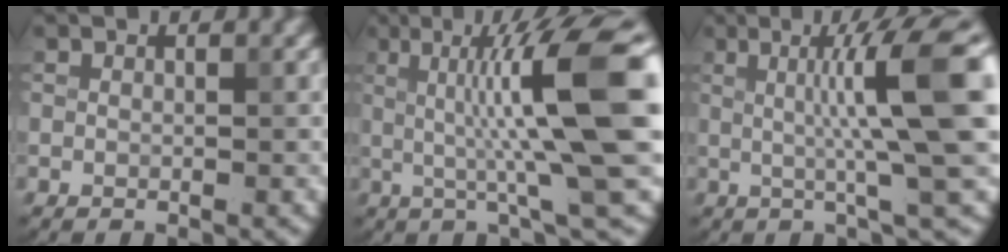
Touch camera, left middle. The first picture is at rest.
{"total": 11.7, "force": [1.5, 1.9, 11.5], "torque": [-0.165, 0.011, 0.026]}
{"total": 10.3, "force": [1.5, 1.5, 10.1], "torque": [-0.127, 0.011, 0.022]}